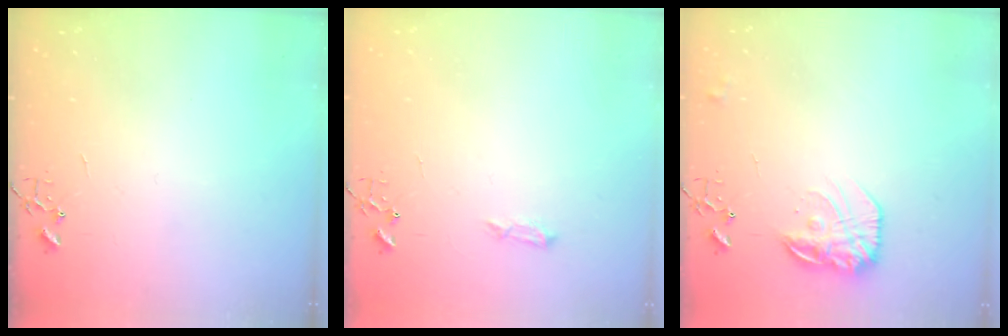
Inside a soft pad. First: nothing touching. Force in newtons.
{"total": 4.0, "press": 4.0, "slide": 0.6}
{"total": 15.5, "press": 15.5, "slide": 1.0}